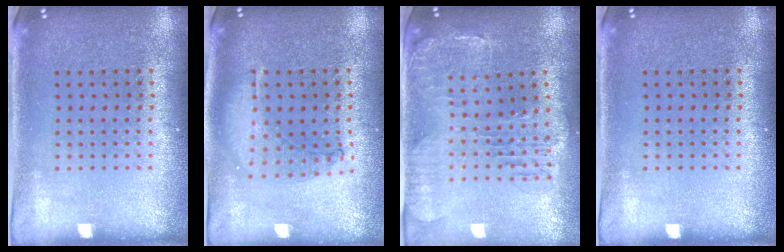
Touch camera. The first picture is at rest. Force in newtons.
{"total": 0.9, "press": 0.9, "slide": 0.2}
{"total": 1.5, "press": 1.4, "slide": 0.4}
{"total": 0.0}